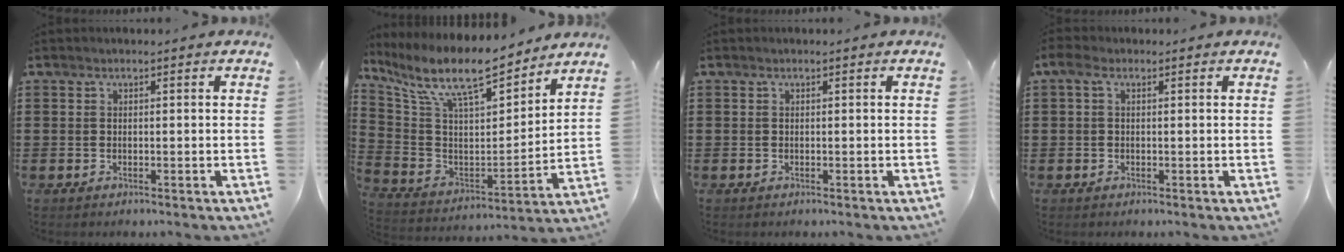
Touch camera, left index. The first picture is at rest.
{"total": 12.2, "force": [9.7, 2.8, 6.7], "torque": [-0.160, -0.055, 0.166]}
{"total": 0.0}
{"total": 1.3, "force": [-0.2, 0.6, 1.1], "torque": [-0.024, 0.004, -0.006]}